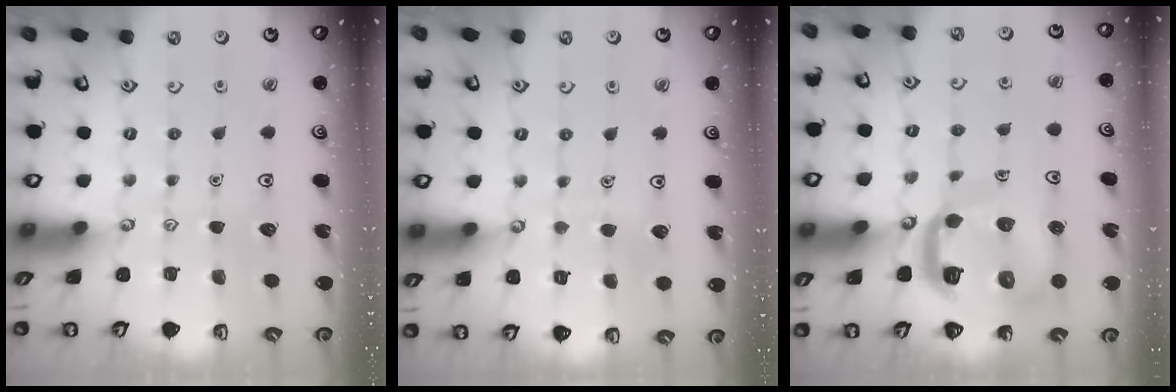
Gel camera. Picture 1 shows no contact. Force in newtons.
{"total": 3.3, "press": 3.3, "slide": 0.3}
{"total": 13.6, "press": 13.5, "slide": 1.6}